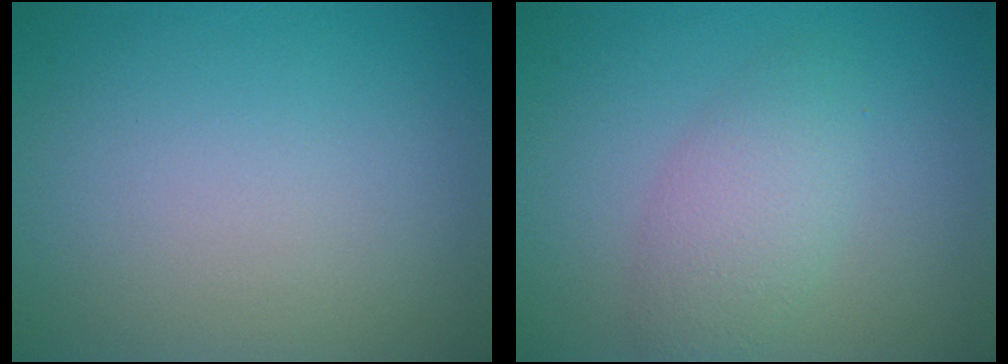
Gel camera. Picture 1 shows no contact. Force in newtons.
{"total": 3.3, "press": 3.3, "slide": 0.1}